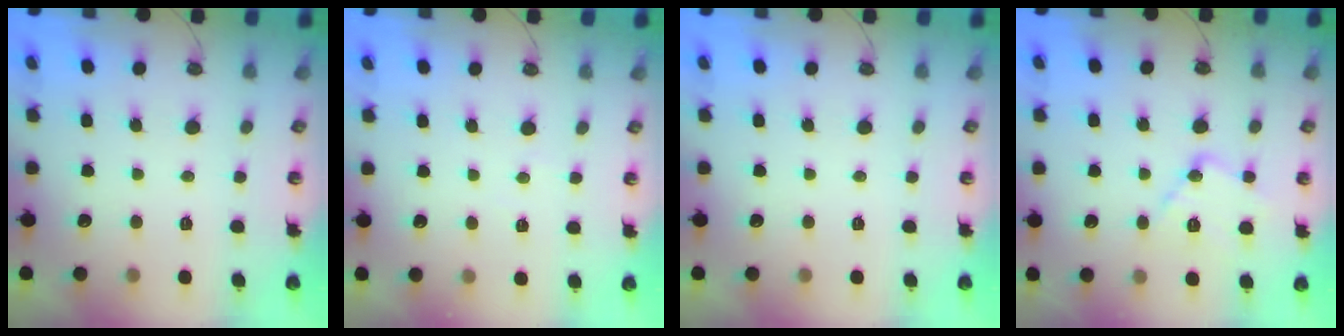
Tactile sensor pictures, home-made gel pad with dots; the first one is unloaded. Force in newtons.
{"total": 2.2, "press": 2.2, "slide": 0.4}
{"total": 0.0}
{"total": 11.5, "press": 11.5, "slide": 0.6}